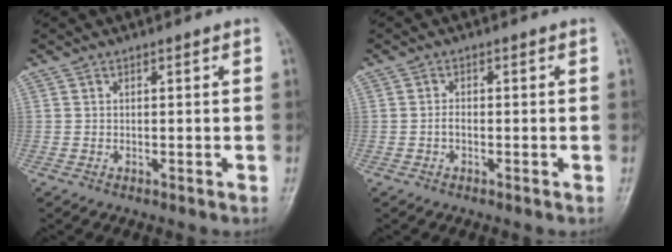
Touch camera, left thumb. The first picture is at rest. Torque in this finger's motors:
{"motor_torque": [0.17, 0.05, -0.07, -0.02, 0.00]}